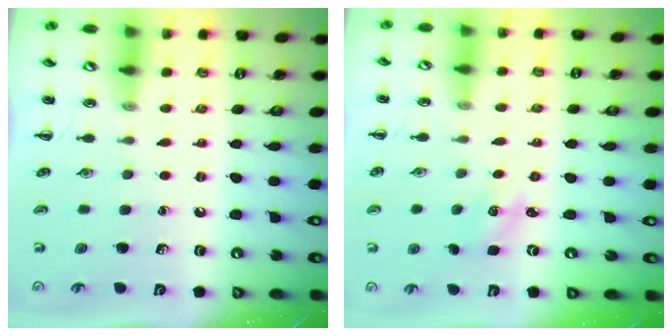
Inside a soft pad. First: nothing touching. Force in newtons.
{"total": 1.8, "press": 1.7, "slide": 0.5}